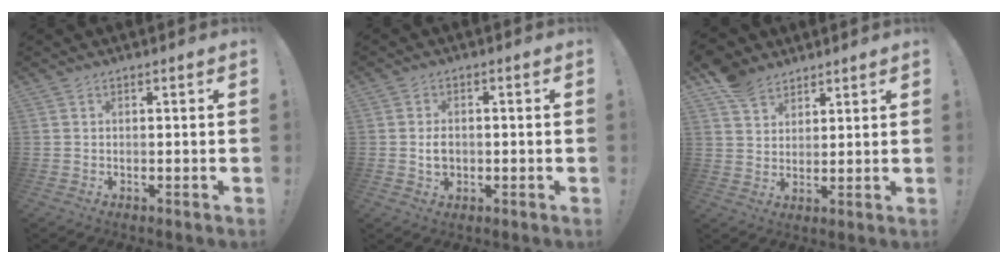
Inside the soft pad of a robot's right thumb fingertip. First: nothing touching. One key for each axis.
{"total": 3.8, "fx": -0.5, "fy": 2.8, "fz": 2.6, "tx": -0.025, "ty": 0.001, "tz": -0.011}
{"total": 8.1, "fx": 6.3, "fy": 4.7, "fz": 2.0, "tx": -0.034, "ty": -0.034, "tz": 0.124}